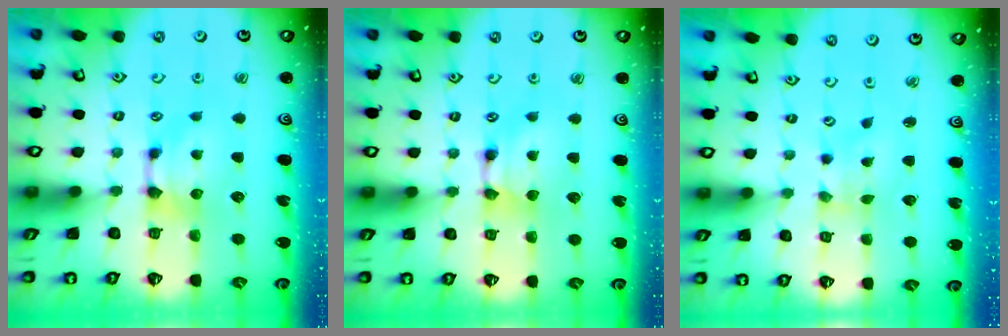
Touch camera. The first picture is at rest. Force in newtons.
{"total": 1.6, "press": 1.6, "slide": 0.2}
{"total": 2.7, "press": 2.5, "slide": 0.9}